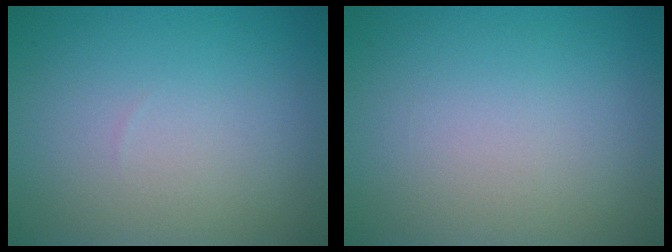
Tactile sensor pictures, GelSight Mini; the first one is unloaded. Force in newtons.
{"total": 0.0}